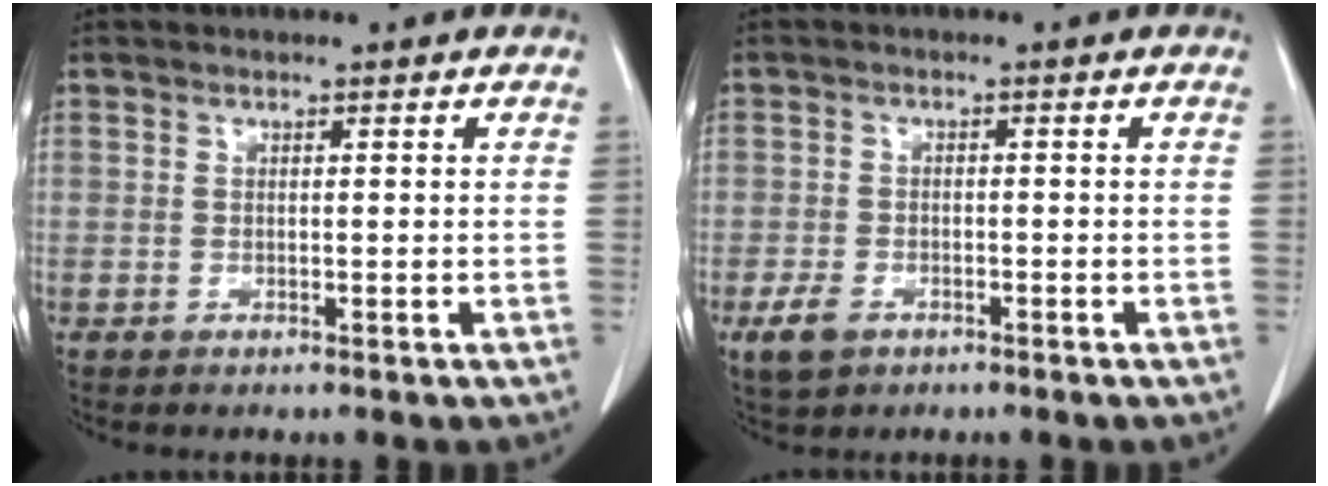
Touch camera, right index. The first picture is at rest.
{"total": 3.7, "force": [-2.0, 2.4, 2.0], "torque": [-0.046, -0.002, -0.026]}